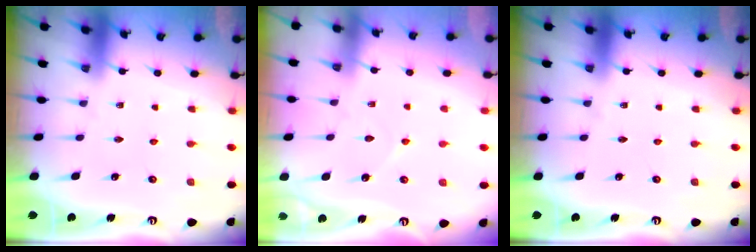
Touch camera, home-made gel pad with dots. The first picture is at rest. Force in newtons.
{"total": 3.3, "press": 3.3, "slide": 0.1}
{"total": 0.0}